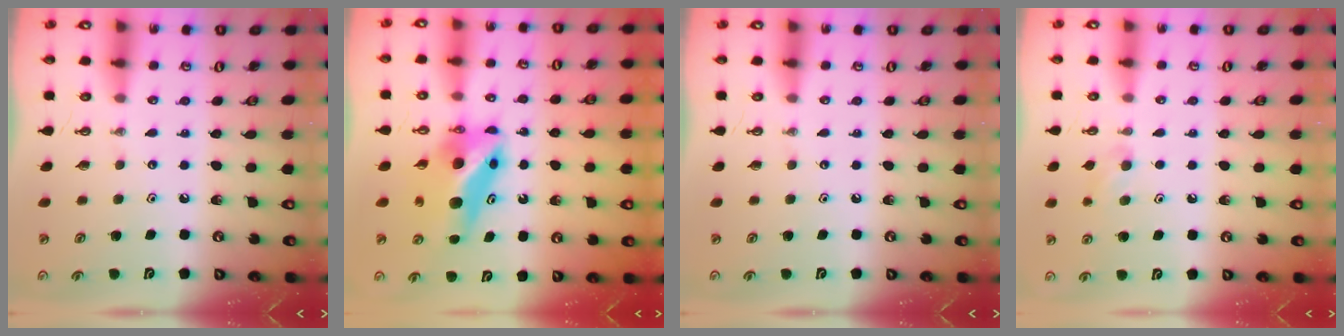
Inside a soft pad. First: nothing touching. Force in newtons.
{"total": 7.9, "press": 7.8, "slide": 0.8}
{"total": 0.0}
{"total": 5.7, "press": 5.7, "slide": 1.0}